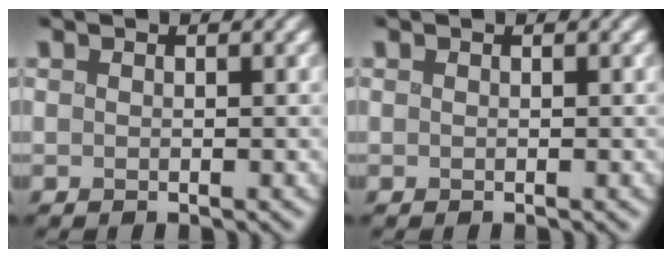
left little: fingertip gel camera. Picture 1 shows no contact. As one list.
[{"total": 0.0}]